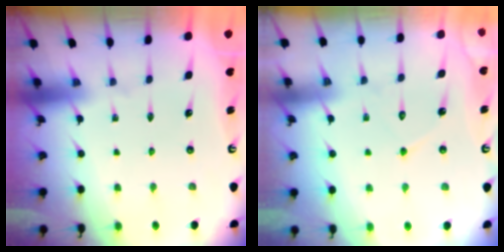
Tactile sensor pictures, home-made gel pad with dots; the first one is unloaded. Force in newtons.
{"total": 6.8, "press": 6.8, "slide": 0.6}